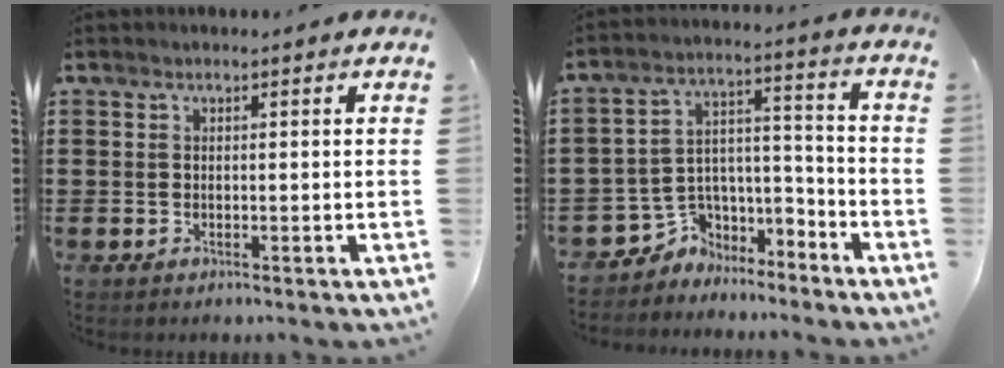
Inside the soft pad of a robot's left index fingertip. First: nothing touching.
{"total": 5.9, "force": [-4.6, 3.6, 0.7], "torque": [-0.030, 0.011, -0.092]}